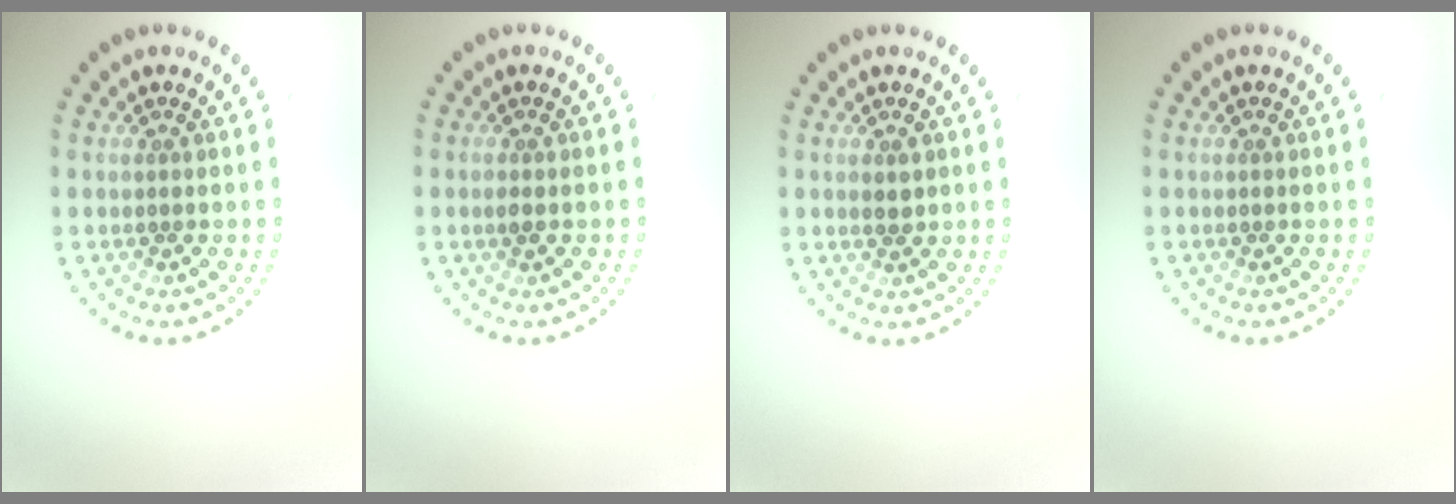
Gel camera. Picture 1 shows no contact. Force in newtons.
{"total": 0.7, "press": 0.7, "slide": 0.1}
{"total": 1.2, "press": 1.2, "slide": 0.2}
{"total": 0.0}